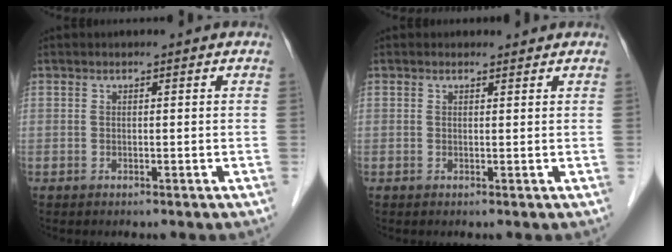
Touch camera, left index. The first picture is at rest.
{"total": 0.7, "force": [0.6, 0.3, -0.1], "torque": [-0.006, 0.002, 0.008]}